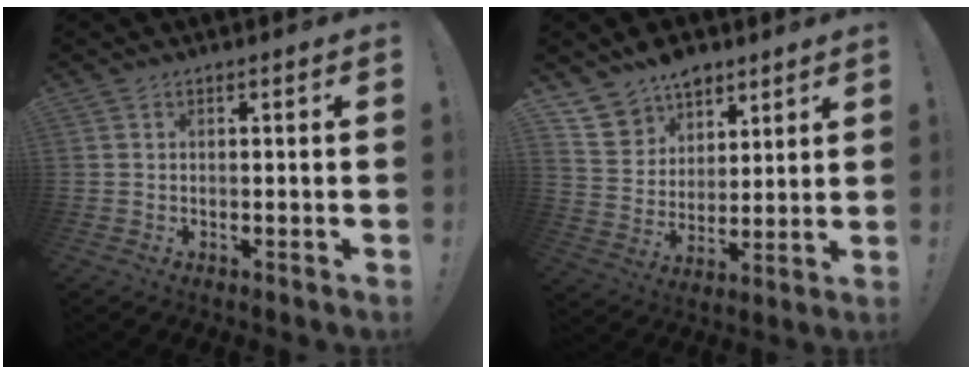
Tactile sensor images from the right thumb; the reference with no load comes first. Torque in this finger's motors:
{"motor_torque": [-0.81, 0.82, 0.07, 0.07, 0.00]}